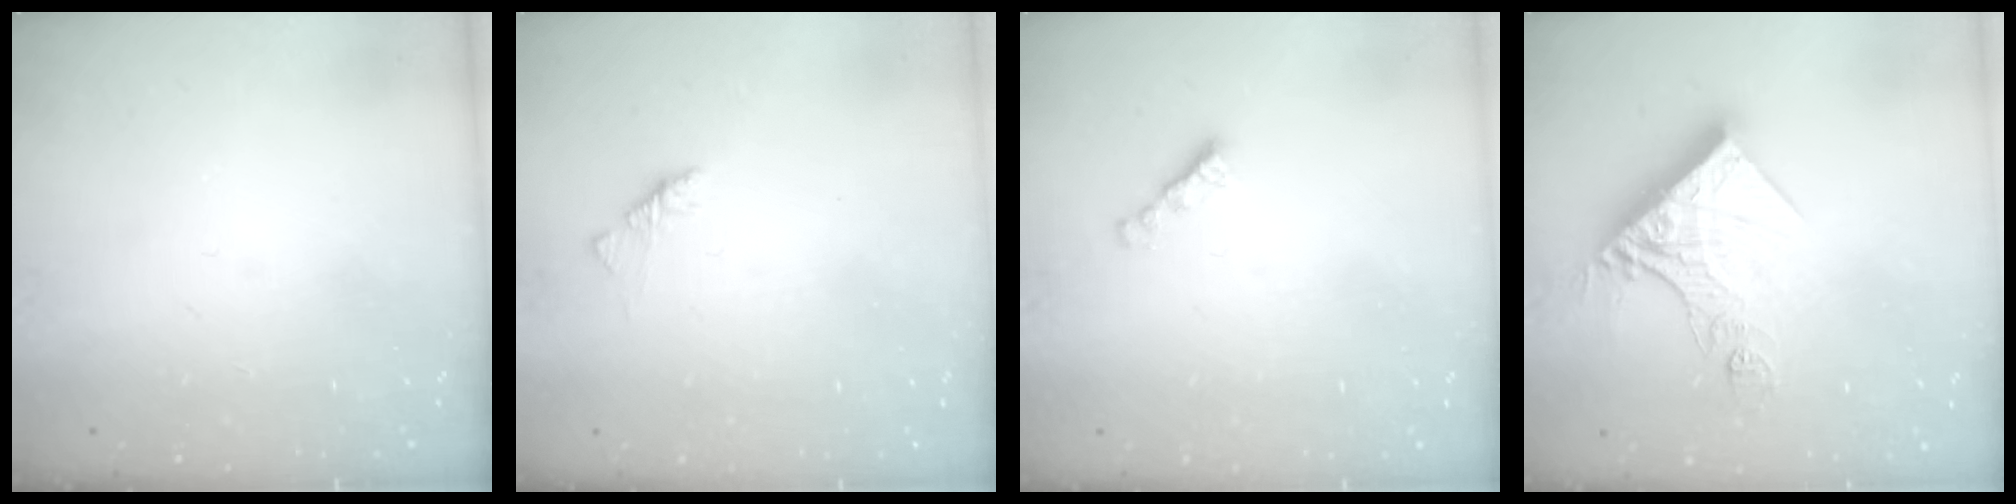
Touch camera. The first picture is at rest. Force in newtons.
{"total": 1.7, "press": 1.6, "slide": 0.5}
{"total": 2.7, "press": 2.6, "slide": 0.7}
{"total": 15.5, "press": 15.4, "slide": 1.4}